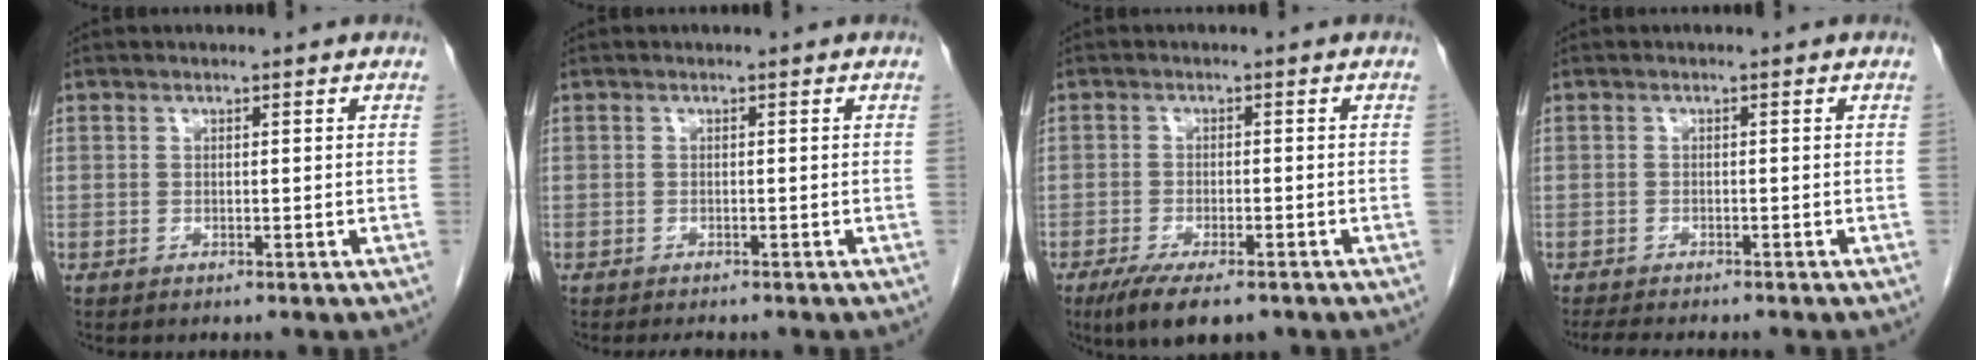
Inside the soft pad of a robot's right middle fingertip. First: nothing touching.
{"total": 1.5, "force": [-1.4, 0.4, 0.6], "torque": [-0.010, -0.005, -0.015]}
{"total": 8.1, "force": [-5.7, 2.2, 5.3], "torque": [-0.085, -0.016, -0.089]}
{"total": 5.4, "force": [-4.7, 0.9, 2.5], "torque": [-0.035, -0.011, -0.068]}